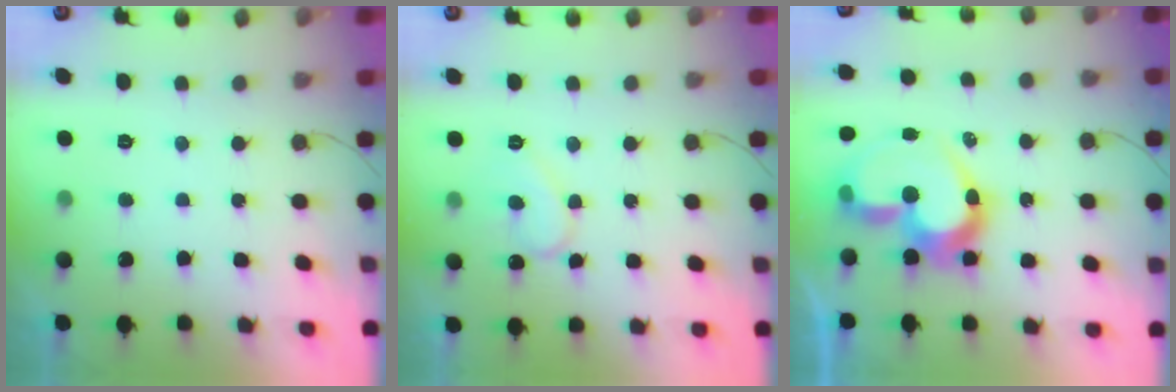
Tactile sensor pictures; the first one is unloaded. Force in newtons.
{"total": 8.7, "press": 8.6, "slide": 0.6}
{"total": 15.6, "press": 15.3, "slide": 2.7}